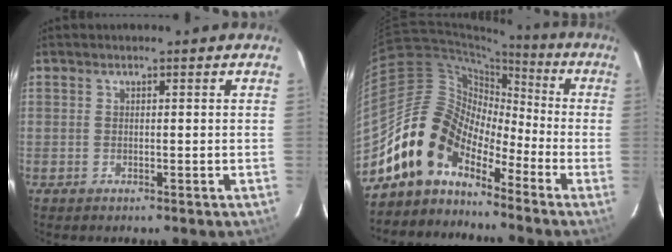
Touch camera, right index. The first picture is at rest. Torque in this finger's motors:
{"motor_torque": [0.93, -0.90, 1.05, 0.21]}